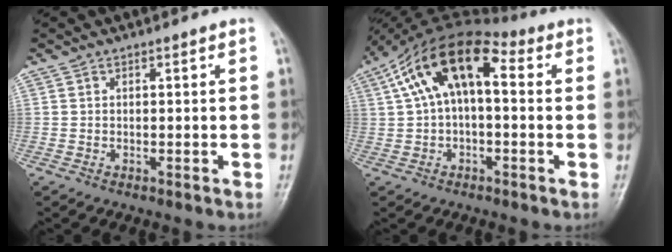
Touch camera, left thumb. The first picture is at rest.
{"total": 13.9, "force": [2.7, 7.4, 11.5], "torque": [-0.201, 0.046, 0.037]}